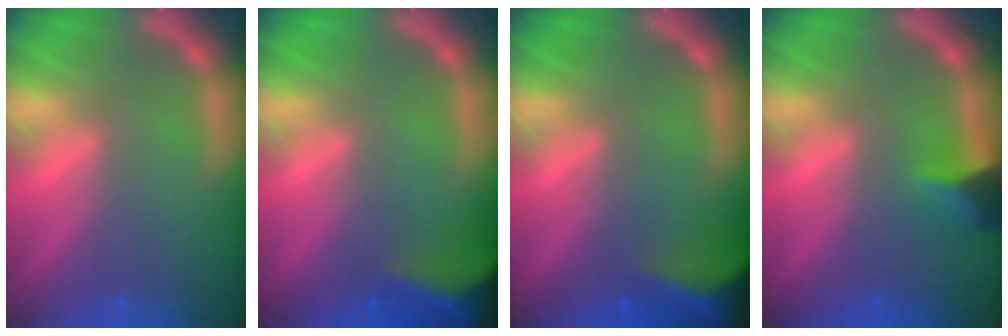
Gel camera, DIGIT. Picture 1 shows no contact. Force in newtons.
{"total": 10.0}
{"total": 9.5}
{"total": 2.9}